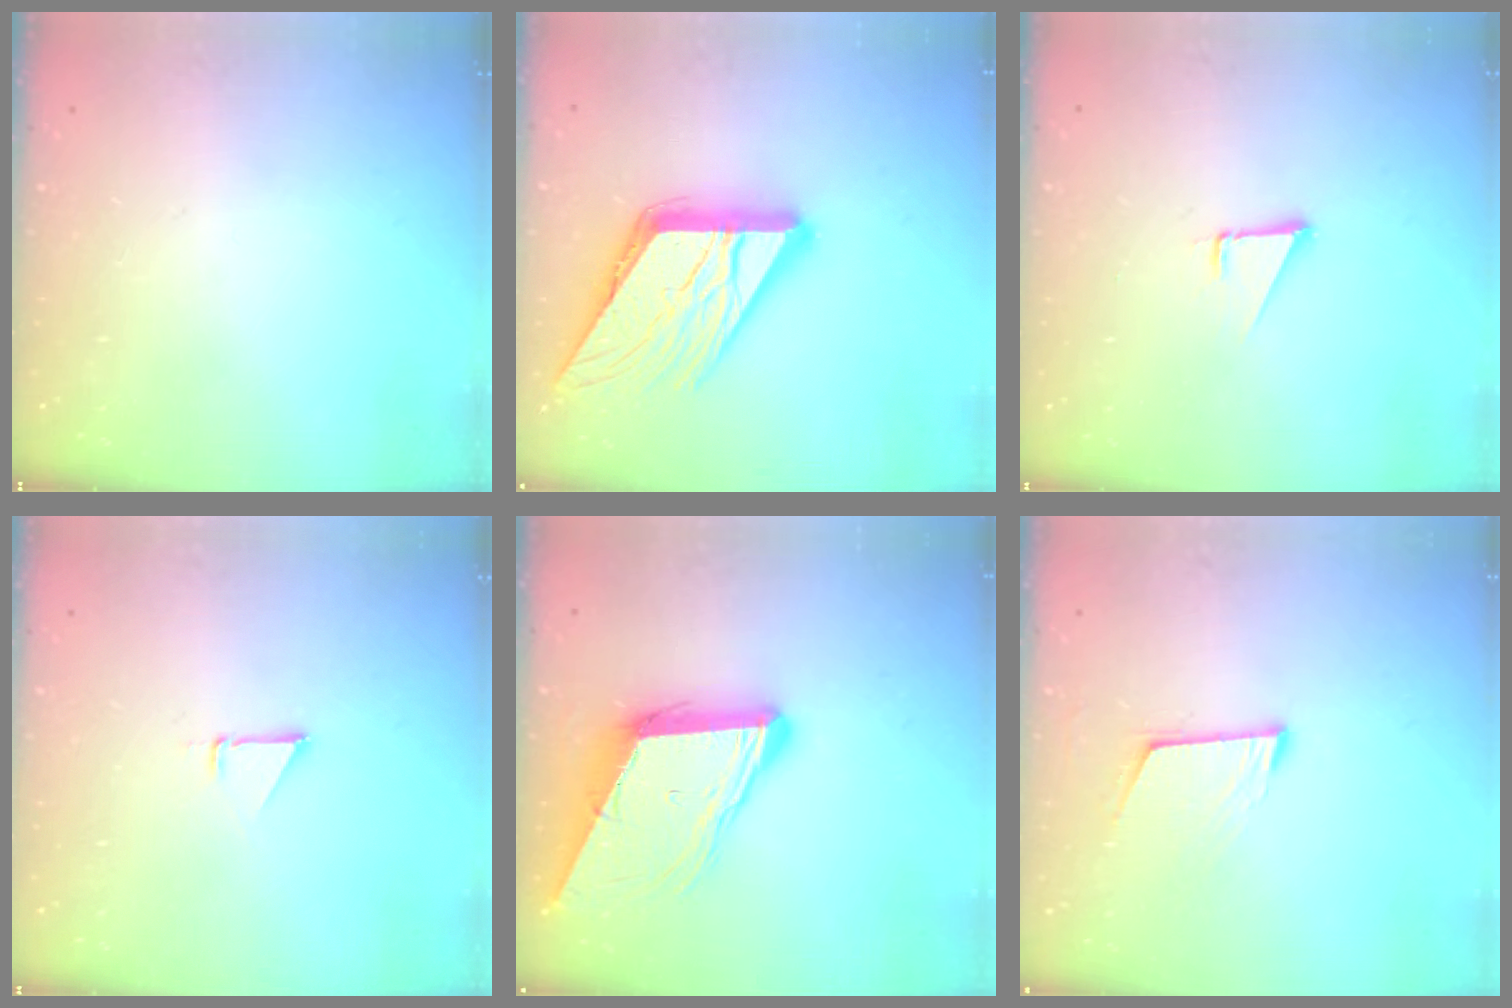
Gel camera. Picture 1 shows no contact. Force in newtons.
{"total": 18.6, "press": 18.5, "slide": 2.0}
{"total": 1.9, "press": 1.9, "slide": 0.1}
{"total": 1.5, "press": 1.5, "slide": 0.0}
{"total": 12.0, "press": 11.5, "slide": 3.7}
{"total": 6.7, "press": 6.4, "slide": 2.0}